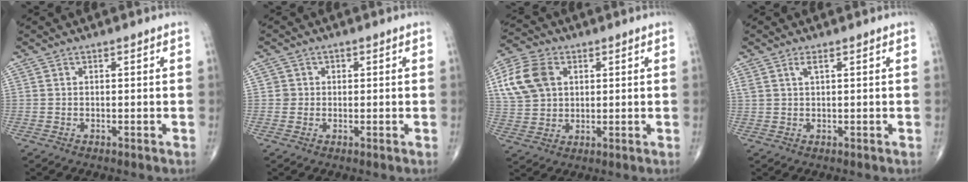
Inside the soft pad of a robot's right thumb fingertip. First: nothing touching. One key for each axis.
{"total": 1.8, "fx": 0.1, "fy": 1.8, "fz": 0.0, "tx": 0.015, "ty": 0.006, "tz": -0.002}
{"total": 11.4, "fx": 3.4, "fy": 8.2, "fz": 7.1, "tx": -0.135, "ty": 0.005, "tz": 0.065}
{"total": 1.5, "fx": 0.8, "fy": 0.4, "fz": 1.2, "tx": -0.031, "ty": 0.005, "tz": 0.021}